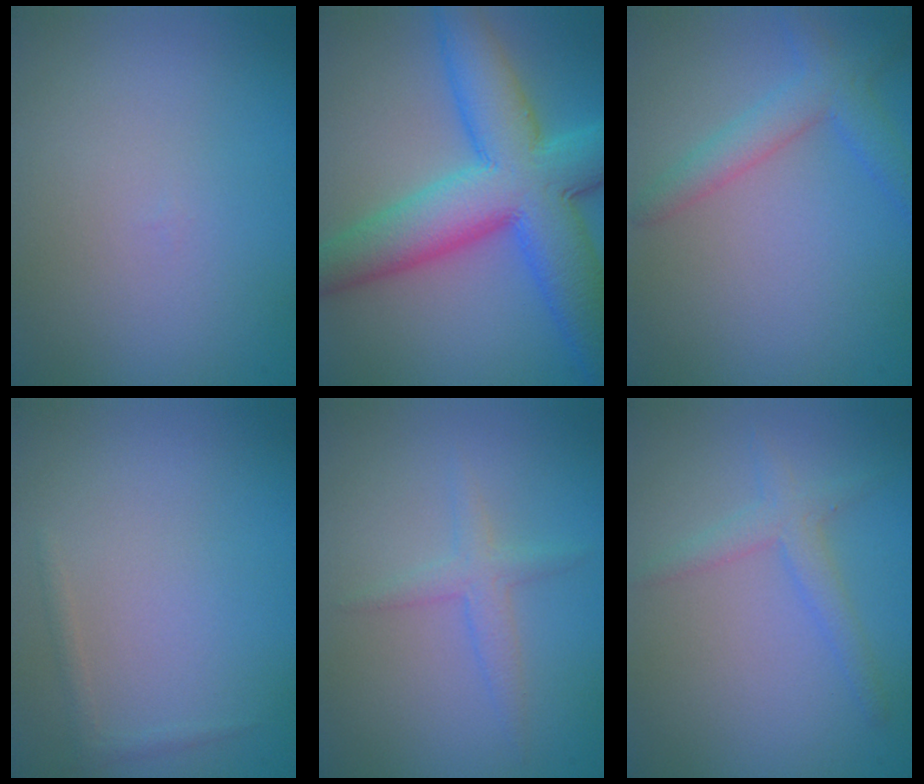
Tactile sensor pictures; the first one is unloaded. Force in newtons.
{"total": 11.6, "press": 11.6, "slide": 0.3}
{"total": 2.2, "press": 2.2, "slide": 0.2}
{"total": 0.8, "press": 0.8, "slide": 0.1}
{"total": 1.8, "press": 1.8, "slide": 0.1}
{"total": 2.1, "press": 2.1, "slide": 0.1}